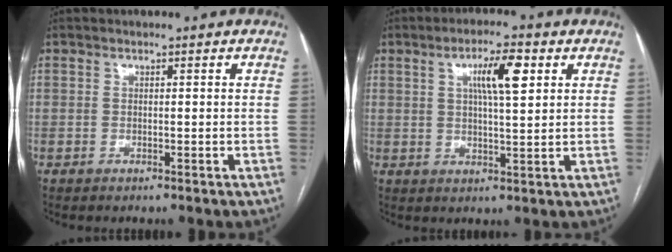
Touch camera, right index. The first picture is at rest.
{"total": 7.1, "force": [2.5, 1.1, 6.5], "torque": [-0.113, 0.010, 0.043]}